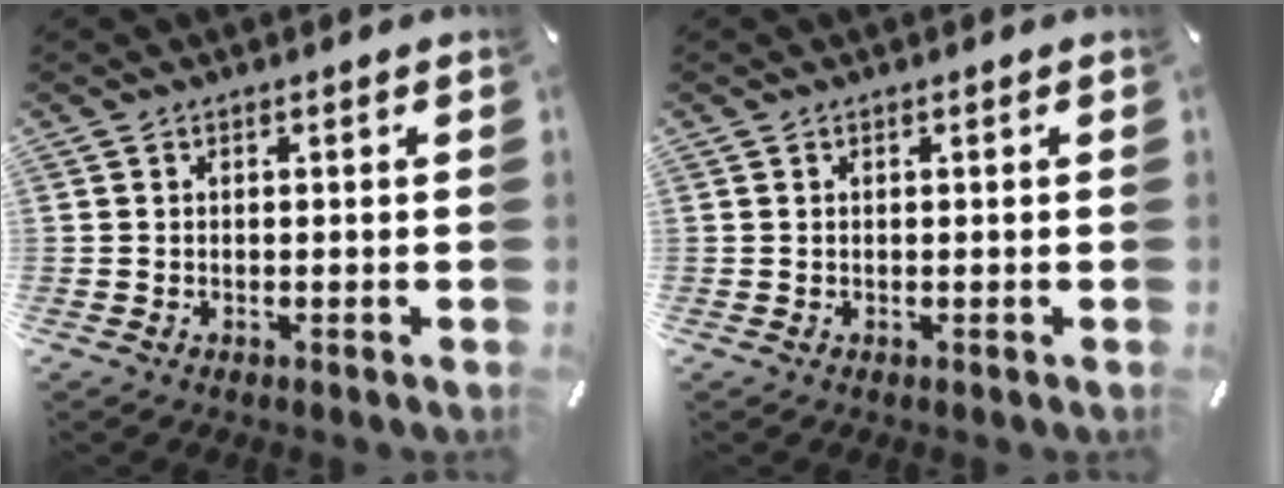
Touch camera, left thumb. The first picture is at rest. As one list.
[{"total": 0.0}]